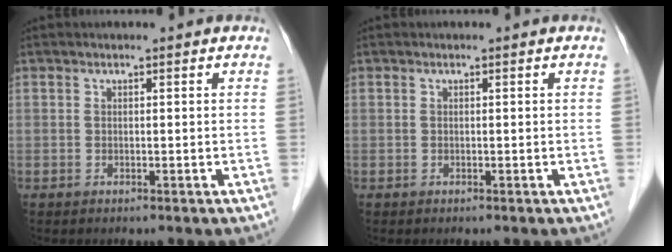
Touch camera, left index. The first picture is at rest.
{"total": 0.0}